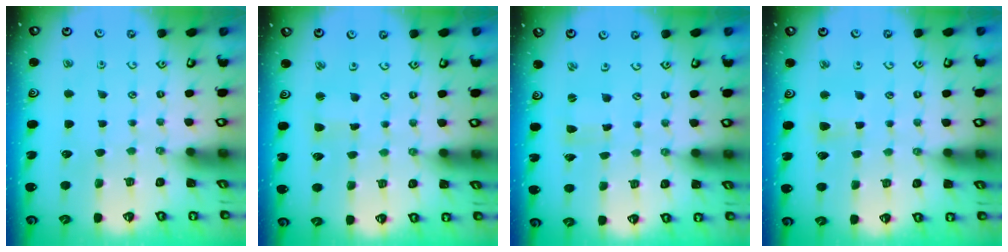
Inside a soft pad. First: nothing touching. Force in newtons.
{"total": 2.2, "press": 2.2, "slide": 0.2}
{"total": 0.8, "press": 0.8, "slide": 0.2}
{"total": 3.4, "press": 3.3, "slide": 0.5}